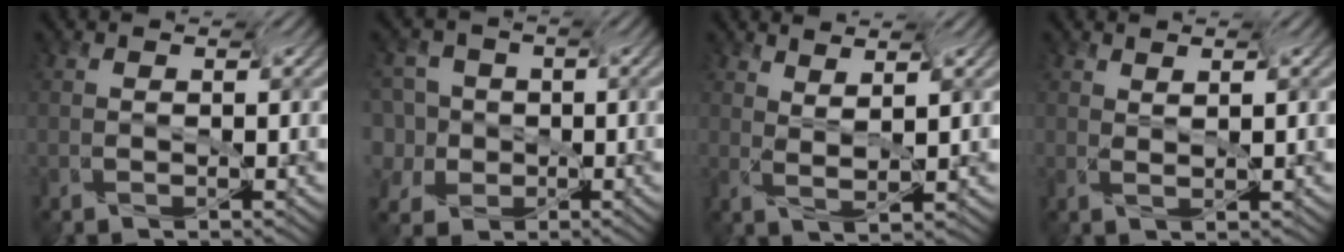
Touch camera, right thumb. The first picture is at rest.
{"total": 7.4, "force": [1.4, 6.7, 2.8], "torque": [-0.139, 0.035, 0.033]}
{"total": 3.5, "force": [2.8, -0.1, 2.0], "torque": [-0.046, -0.009, 0.052]}
{"total": 2.1, "force": [1.9, -0.3, 0.8], "torque": [-0.010, -0.010, 0.033]}